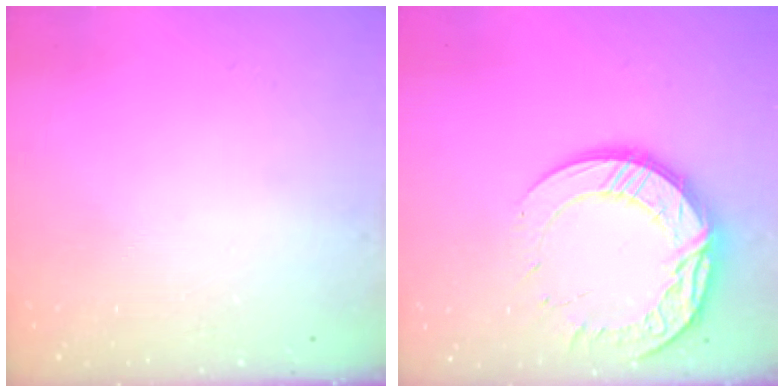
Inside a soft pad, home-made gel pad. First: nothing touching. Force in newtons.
{"total": 15.6, "press": 15.5, "slide": 1.2}